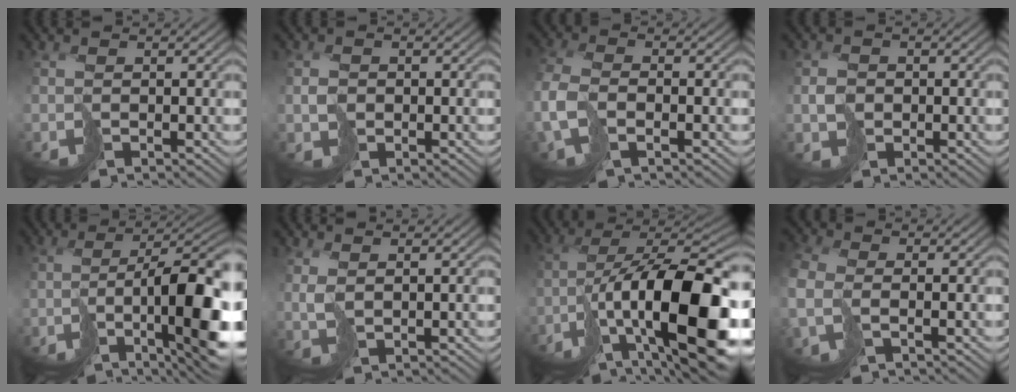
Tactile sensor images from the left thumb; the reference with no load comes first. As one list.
[{"total": 1.4, "force": [0.3, 1.3, 0.4], "torque": [-0.003, -0.002, 0.012]}, {"total": 6.9, "force": [-1.6, 4.1, 5.3], "torque": [-0.161, -0.014, -0.033]}, {"total": 1.7, "force": [0.2, 1.7, 0.3], "torque": [-0.003, -0.001, 0.008]}, {"total": 15.5, "force": [-4.5, 6.0, 13.5], "torque": [-0.211, -0.021, -0.057]}, {"total": 2.0, "force": [1.5, 0.5, 1.1], "torque": [-0.027, 0.002, 0.037]}, {"total": 18.6, "force": [-5.1, 9.2, 15.4], "torque": [-0.271, -0.025, -0.065]}, {"total": 4.9, "force": [-0.6, 2.9, 3.9], "torque": [-0.127, -0.011, -0.010]}]